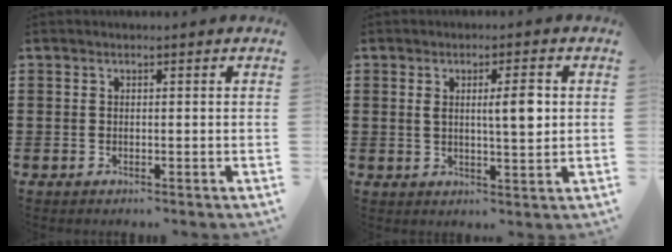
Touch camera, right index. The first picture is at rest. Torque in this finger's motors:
{"motor_torque": [0.25, 0.21, 0.34, 0.09]}